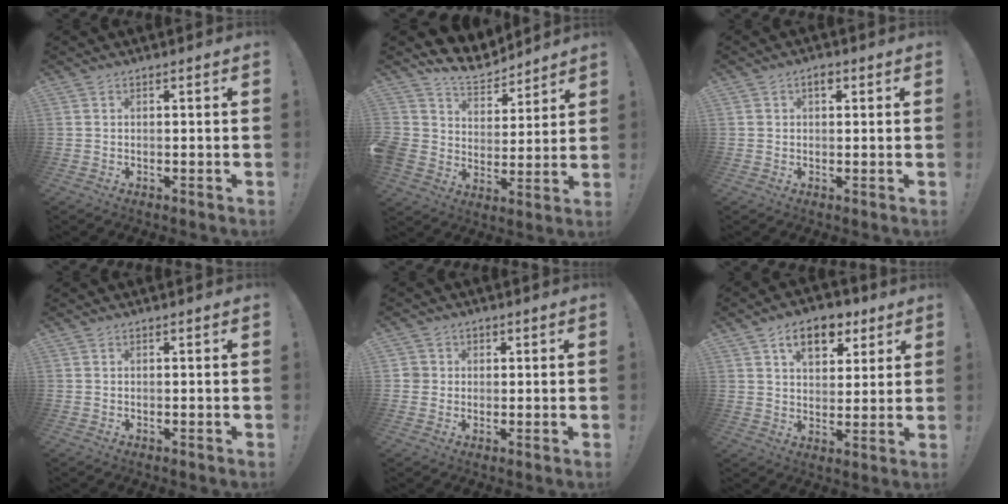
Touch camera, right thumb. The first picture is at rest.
{"total": 9.8, "force": [7.6, 5.9, 2.2], "torque": [-0.049, -0.059, 0.148]}
{"total": 2.6, "force": [1.1, 1.8, 1.5], "torque": [-0.015, 0.002, 0.017]}
{"total": 0.0}
{"total": 3.2, "force": [0.6, 3.1, 0.5], "torque": [0.000, 0.000, 0.011]}
{"total": 11.2, "force": [5.8, 7.0, 6.6], "torque": [-0.094, -0.017, 0.106]}